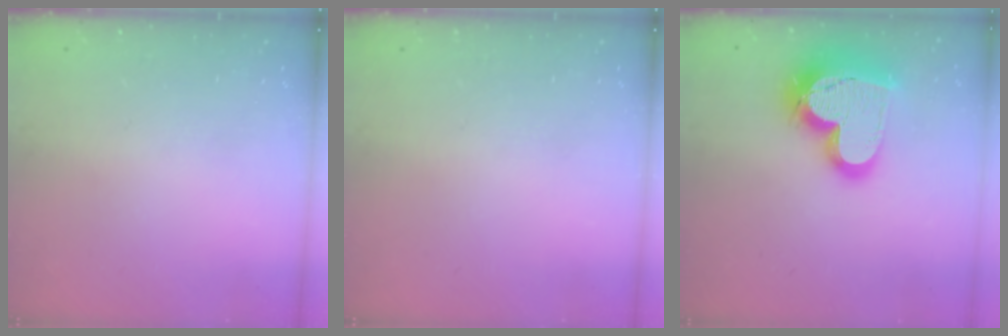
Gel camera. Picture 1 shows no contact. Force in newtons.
{"total": 0.0}
{"total": 23.1, "press": 23.0, "slide": 1.8}